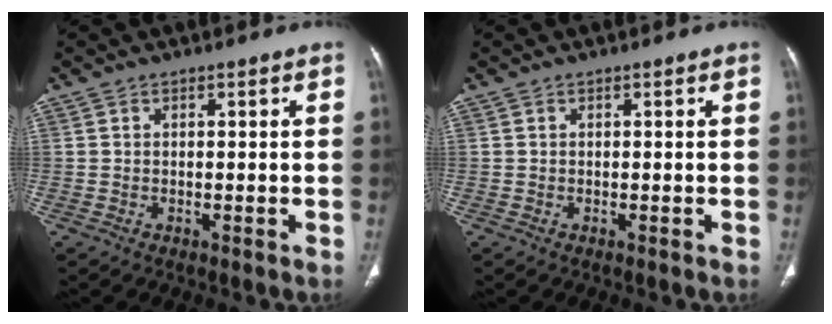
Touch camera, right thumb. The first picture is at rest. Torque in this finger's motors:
{"motor_torque": [-0.02, 0.09, 0.00, 0.00, 0.02]}